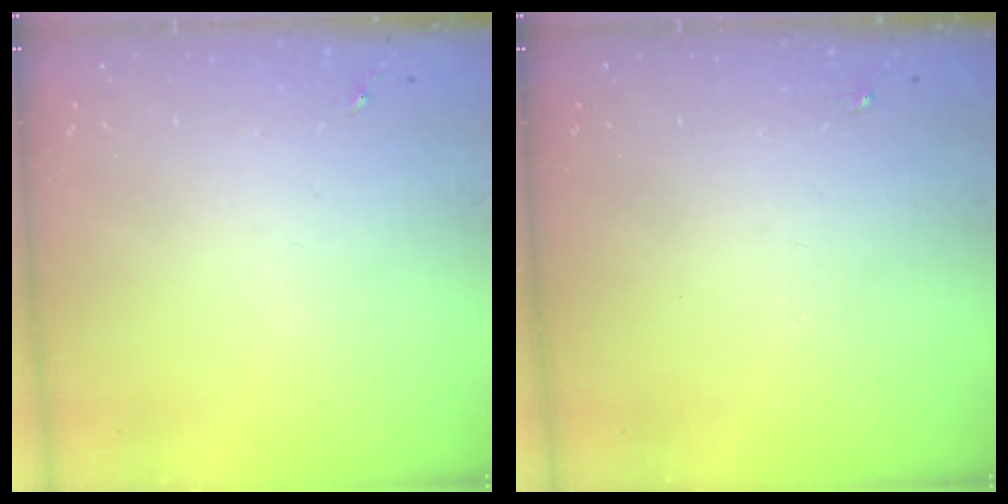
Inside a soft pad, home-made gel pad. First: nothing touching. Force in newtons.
{"total": 0.0}